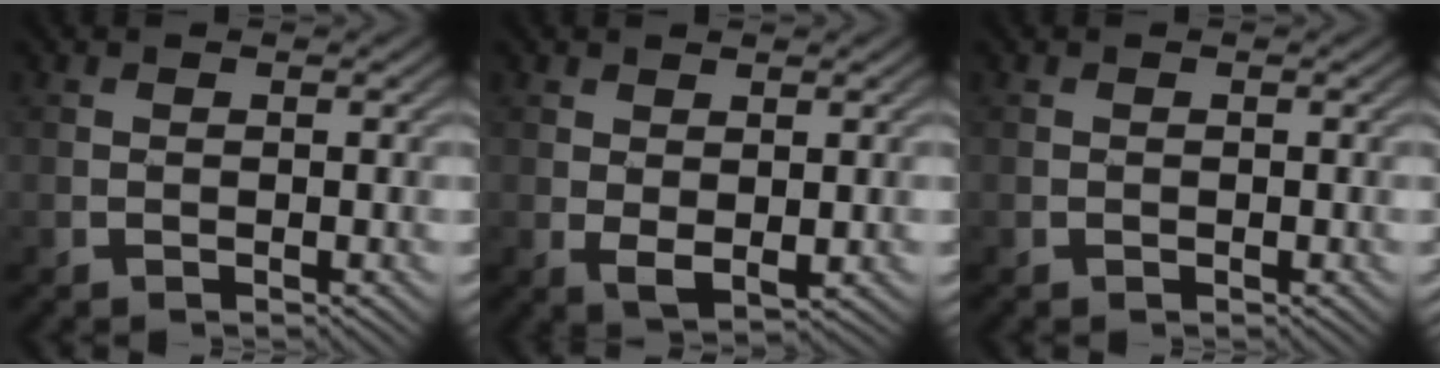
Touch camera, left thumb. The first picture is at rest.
{"total": 2.8, "force": [0.2, 1.5, 2.4], "torque": [-0.049, -0.010, 0.010]}
{"total": 0.0}